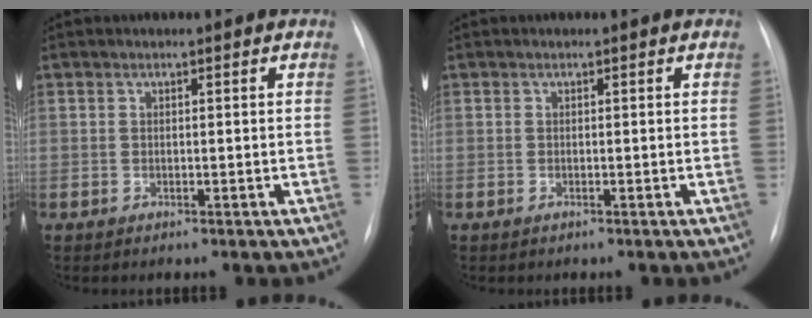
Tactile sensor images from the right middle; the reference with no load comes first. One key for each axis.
{"total": 0.0}